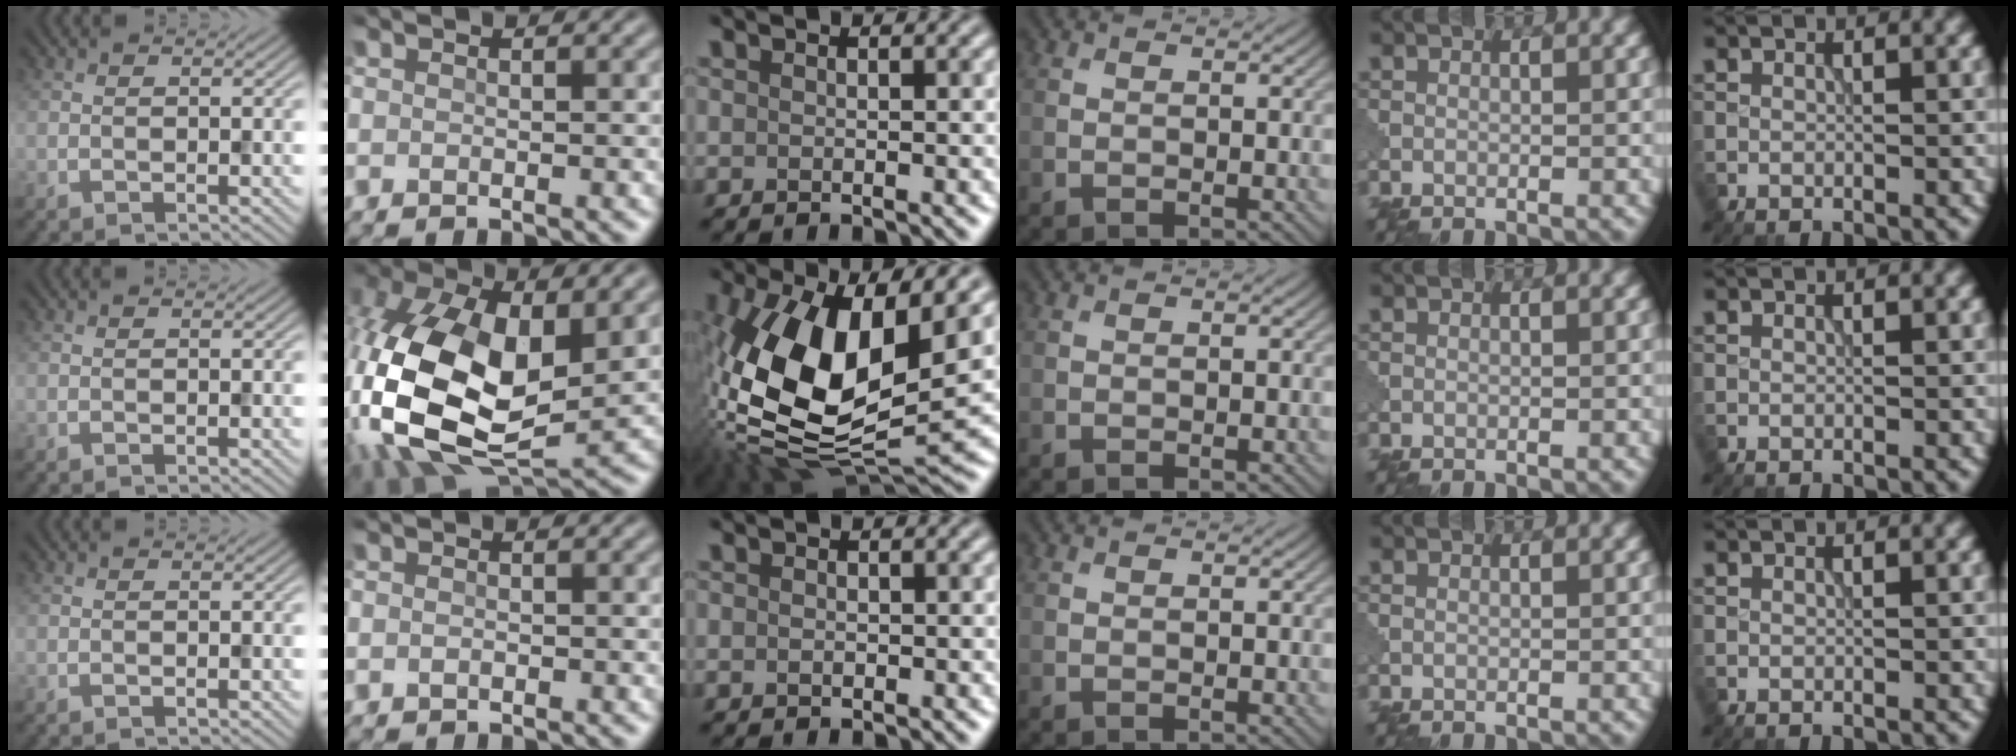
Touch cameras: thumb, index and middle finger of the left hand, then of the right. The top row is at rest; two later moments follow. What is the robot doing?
{"motion": "disassemble", "object": "puzzle pieces"}